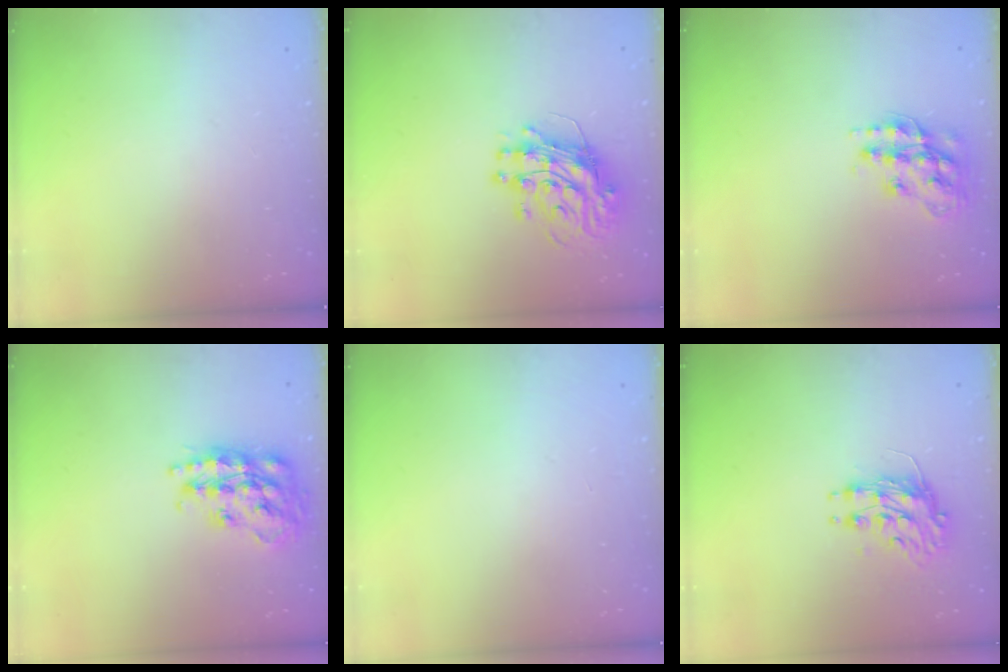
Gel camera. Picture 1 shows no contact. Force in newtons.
{"total": 13.1, "press": 13.1, "slide": 1.3}
{"total": 14.6, "press": 14.5, "slide": 0.7}
{"total": 19.5, "press": 19.4, "slide": 1.3}
{"total": 0.0}
{"total": 8.4, "press": 8.4, "slide": 0.3}